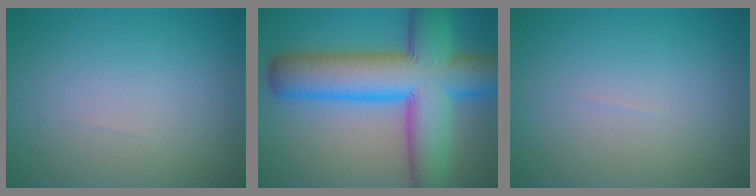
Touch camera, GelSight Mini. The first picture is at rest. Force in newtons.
{"total": 13.4, "press": 13.4, "slide": 0.3}
{"total": 0.0}